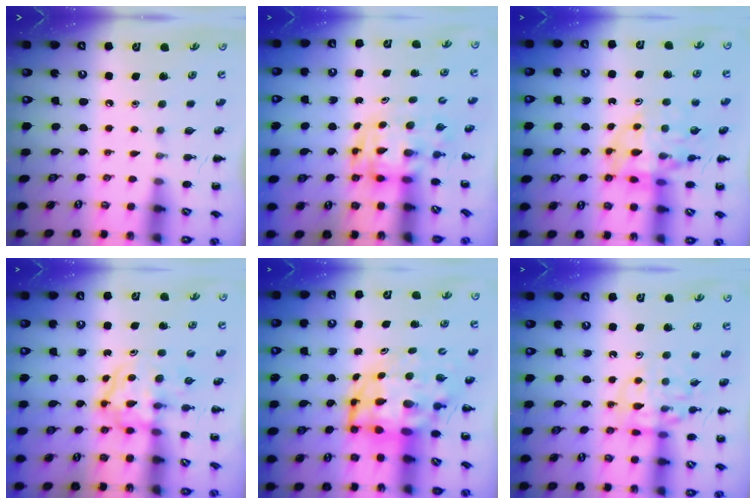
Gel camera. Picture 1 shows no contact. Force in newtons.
{"total": 3.0, "press": 3.0, "slide": 0.6}
{"total": 11.9, "press": 11.6, "slide": 2.8}
{"total": 3.9, "press": 3.9, "slide": 0.4}
{"total": 7.4, "press": 7.1, "slide": 2.1}
{"total": 11.9, "press": 11.8, "slide": 1.6}